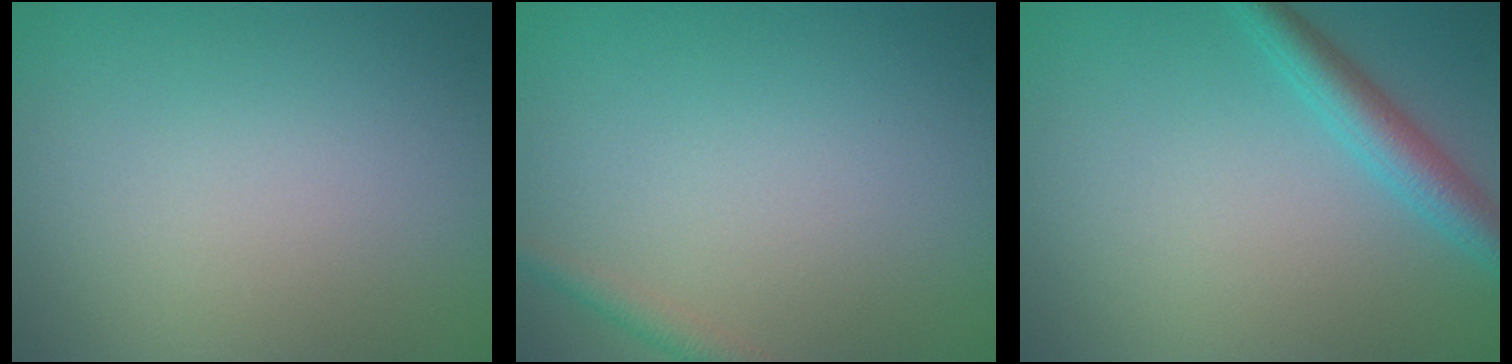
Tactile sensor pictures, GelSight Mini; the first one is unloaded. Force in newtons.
{"total": 1.4, "press": 1.4, "slide": 0.1}
{"total": 3.1, "press": 3.1, "slide": 0.1}